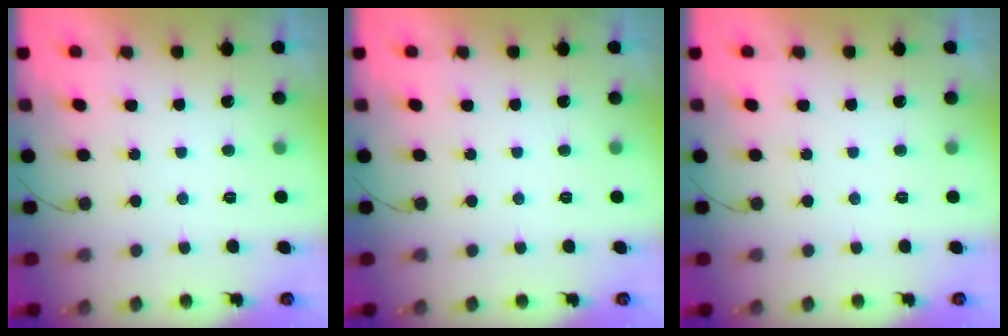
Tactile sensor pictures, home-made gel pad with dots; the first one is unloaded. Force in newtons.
{"total": 0.0}
{"total": 0.0}